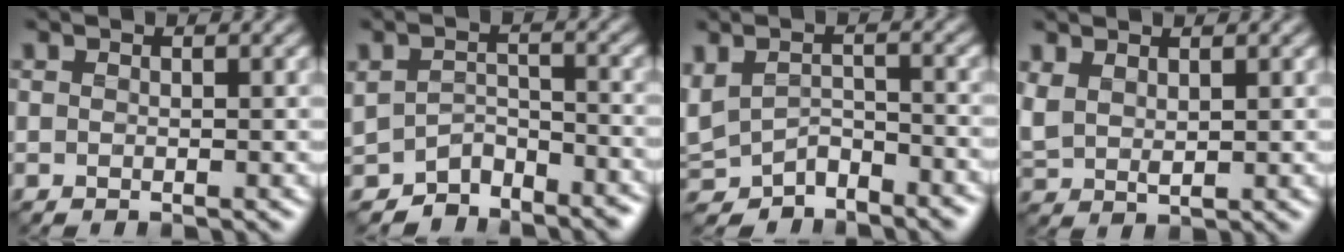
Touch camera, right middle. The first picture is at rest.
{"total": 4.3, "force": [-4.1, 1.3, 0.2], "torque": [0.008, -0.008, -0.074]}
{"total": 4.9, "force": [-4.4, 1.9, 1.2], "torque": [-0.017, -0.010, -0.083]}
{"total": 2.1, "force": [1.0, 1.0, 1.6], "torque": [-0.045, 0.006, 0.024]}